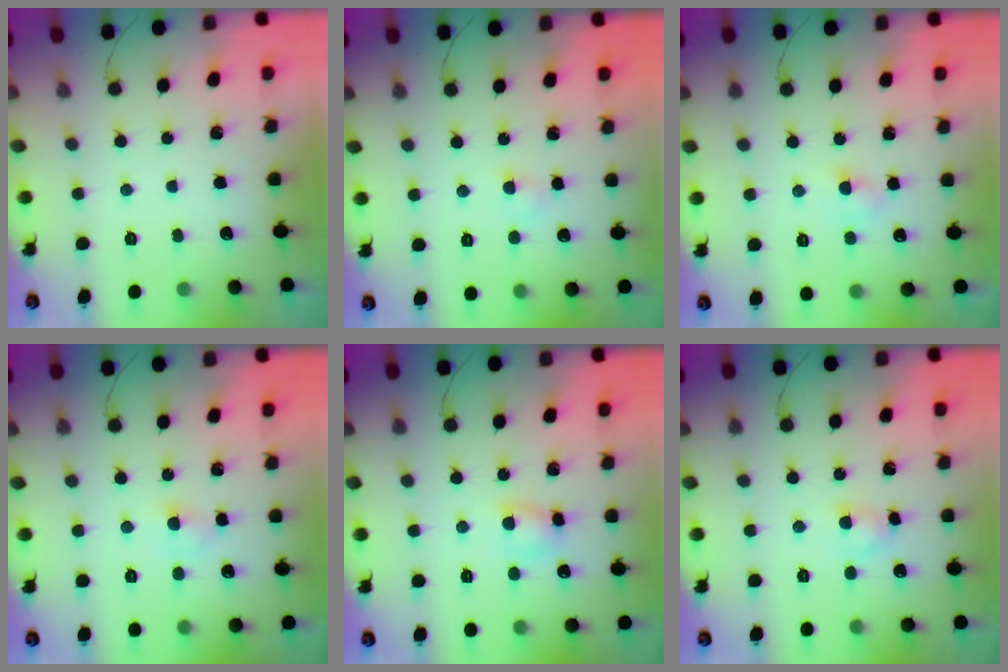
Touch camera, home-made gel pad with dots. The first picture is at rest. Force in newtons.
{"total": 2.3, "press": 2.2, "slide": 0.9}
{"total": 4.0, "press": 3.8, "slide": 1.2}
{"total": 3.6, "press": 3.4, "slide": 1.1}
{"total": 4.7, "press": 4.6, "slide": 0.9}
{"total": 2.9, "press": 2.7, "slide": 1.2}